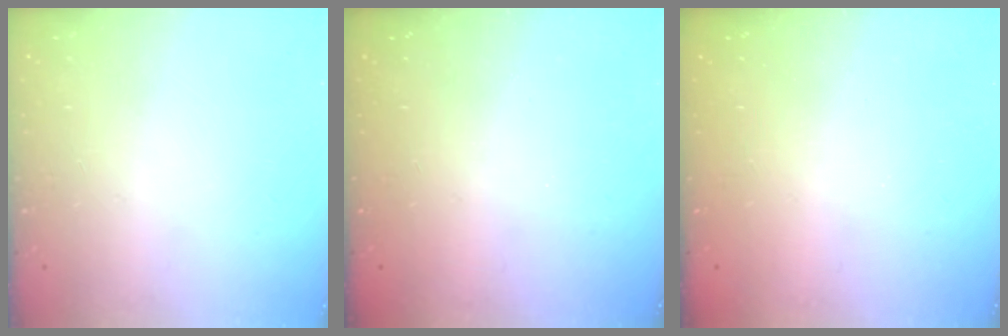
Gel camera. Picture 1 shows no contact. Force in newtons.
{"total": 2.3, "press": 2.2, "slide": 0.8}
{"total": 2.5, "press": 2.4, "slide": 0.7}